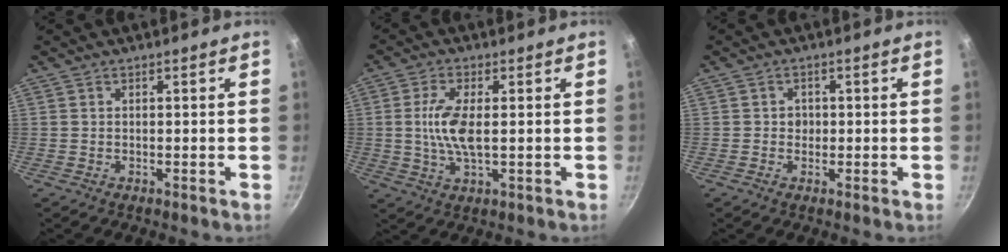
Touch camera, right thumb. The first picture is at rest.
{"total": 7.8, "force": [0.4, 3.0, 7.1], "torque": [-0.153, 0.000, 0.006]}
{"total": 1.7, "force": [-0.1, 1.6, 0.5], "torque": [0.006, -0.001, -0.004]}